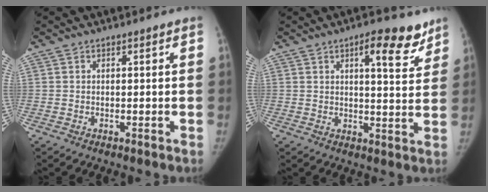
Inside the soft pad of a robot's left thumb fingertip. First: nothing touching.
{"total": 8.8, "force": [5.4, 3.0, 6.3], "torque": [-0.063, -0.028, 0.073]}